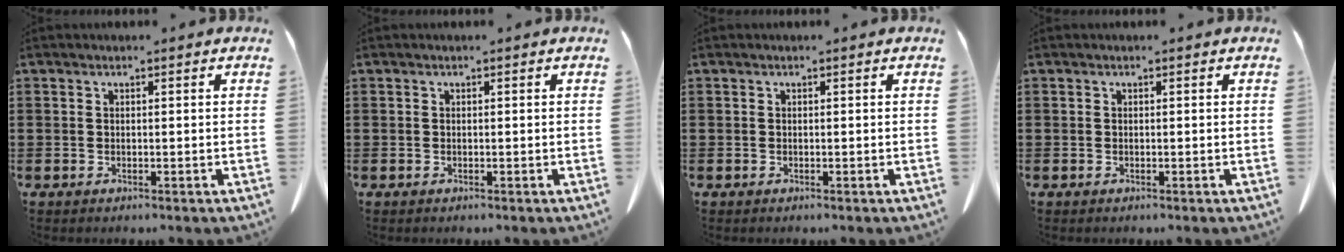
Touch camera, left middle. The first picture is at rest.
{"total": 0.0}
{"total": 0.0}
{"total": 0.0}